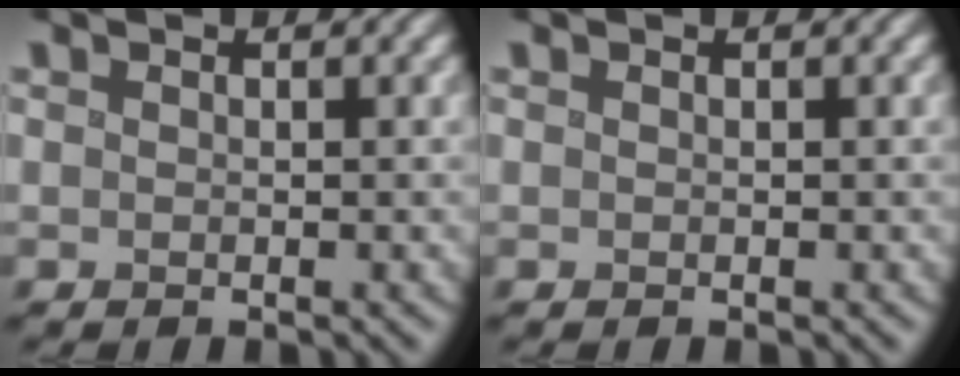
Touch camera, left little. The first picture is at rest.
{"total": 0.0}